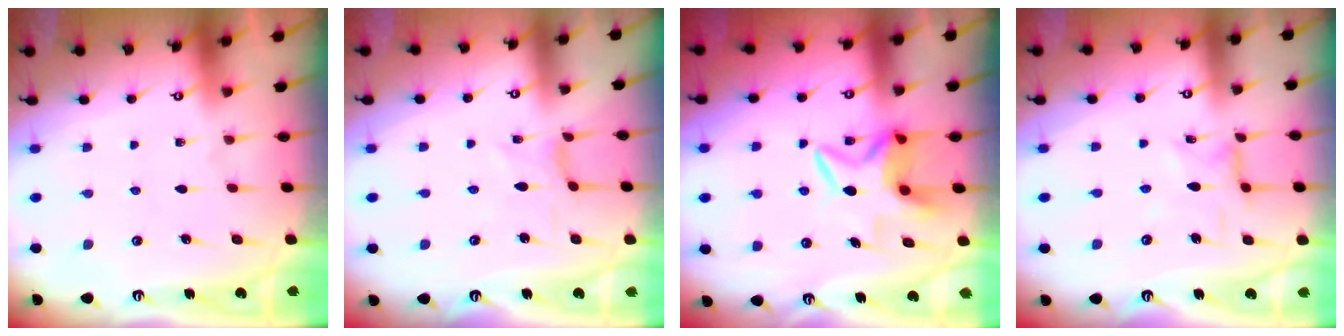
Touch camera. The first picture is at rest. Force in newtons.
{"total": 0.7, "press": 0.6, "slide": 0.3}
{"total": 6.7, "press": 6.6, "slide": 1.1}
{"total": 1.8, "press": 1.8, "slide": 0.3}